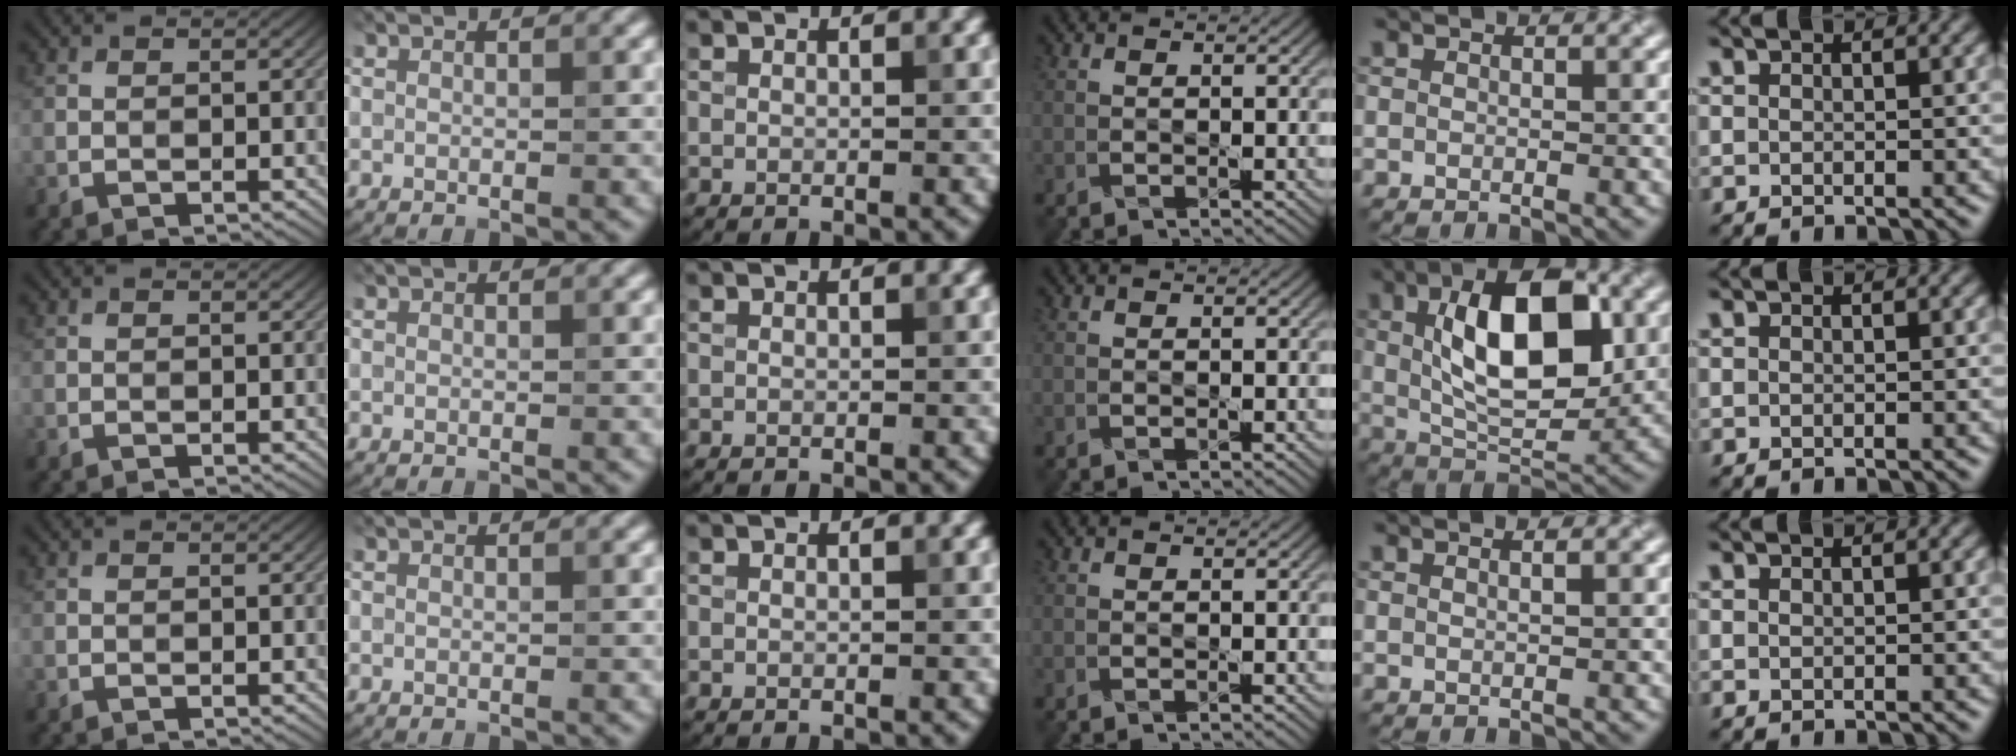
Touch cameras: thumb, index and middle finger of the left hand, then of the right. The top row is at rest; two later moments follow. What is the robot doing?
{"motion": "dispense", "object": "toothpaste"}